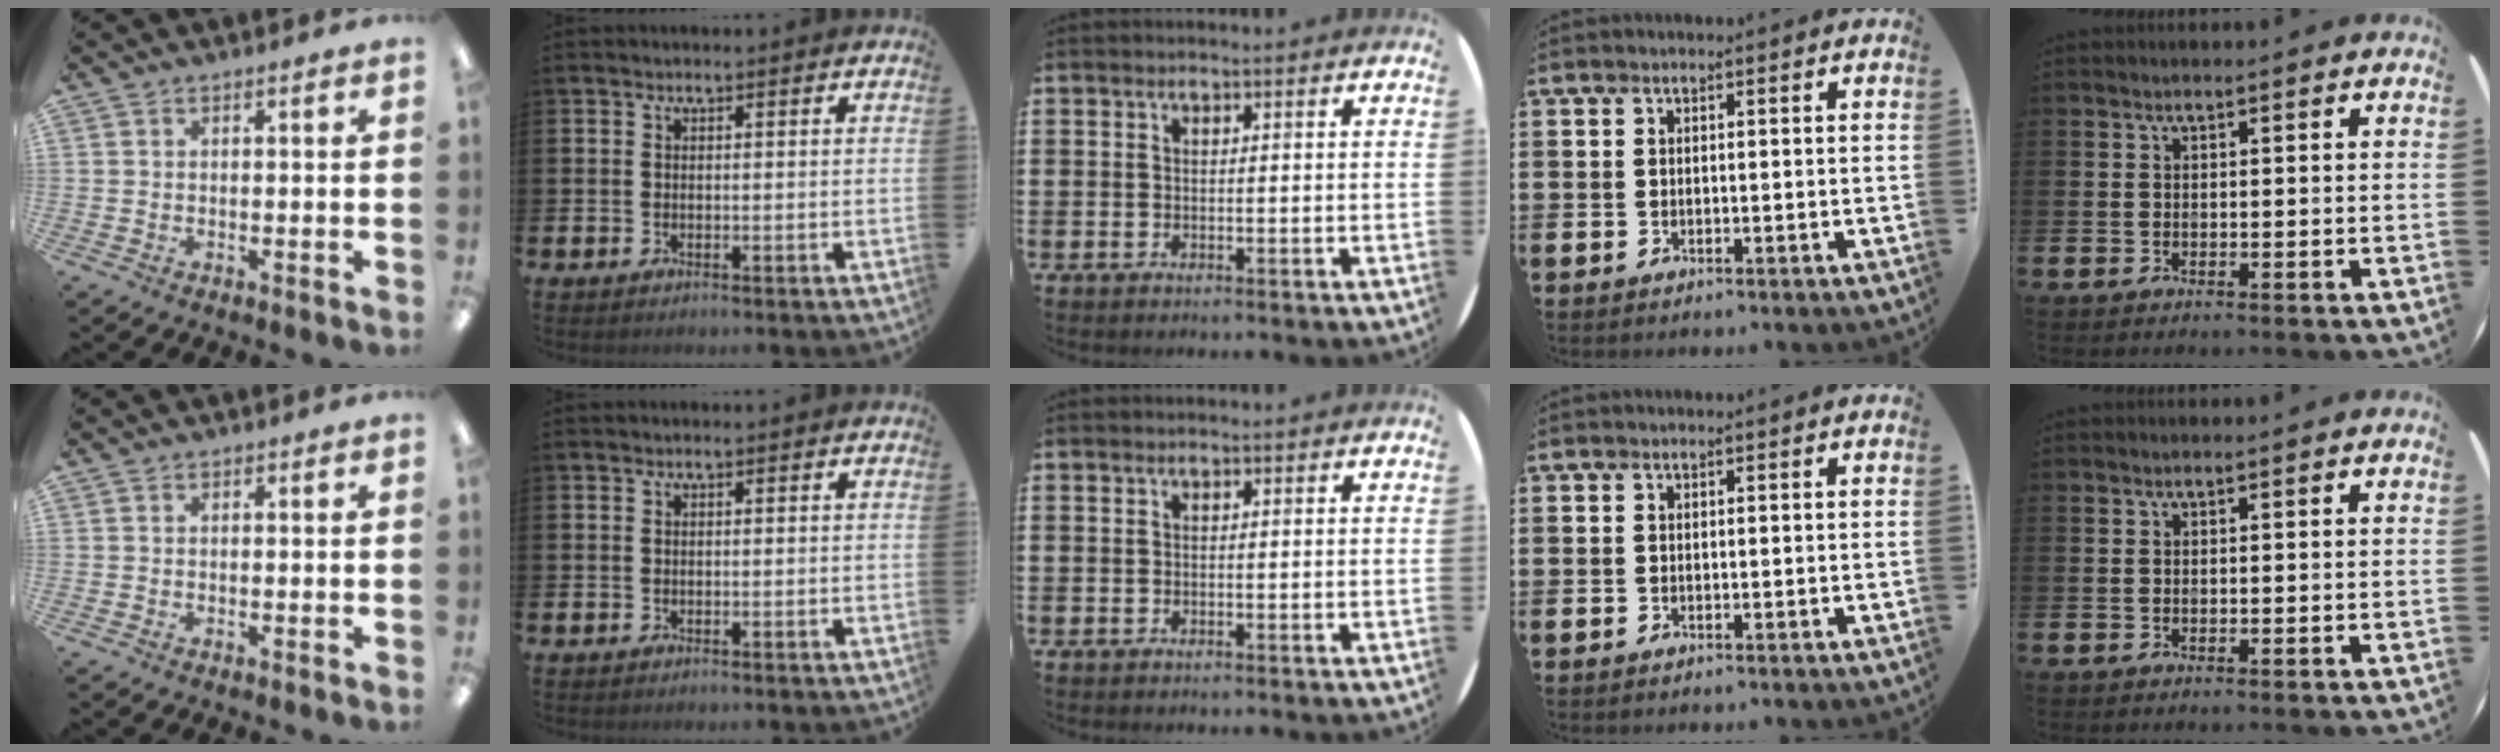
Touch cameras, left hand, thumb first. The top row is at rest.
{}